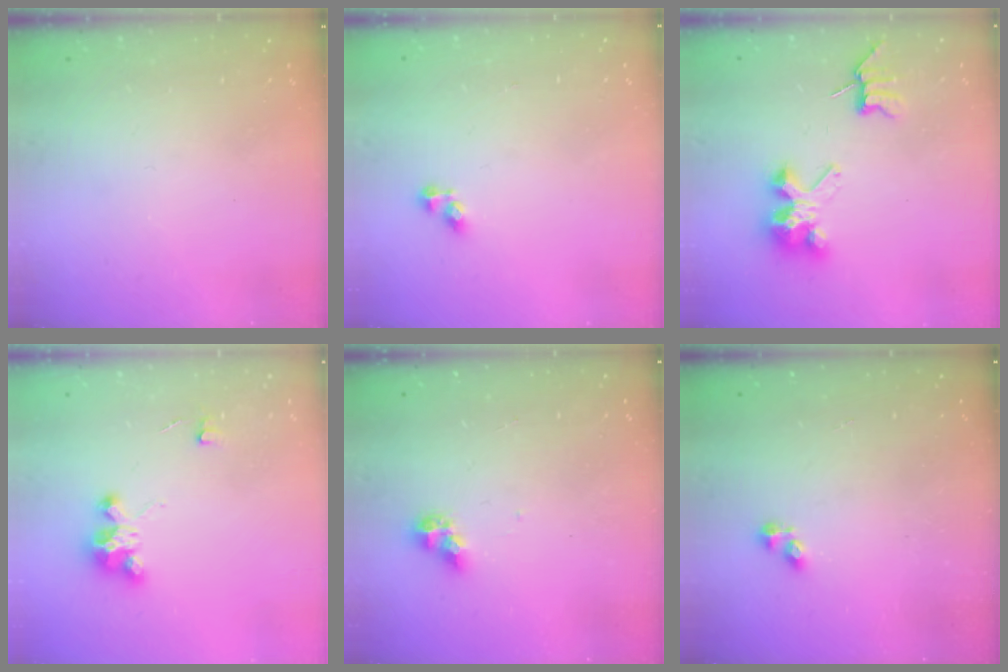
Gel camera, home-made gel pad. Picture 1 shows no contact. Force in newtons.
{"total": 2.8, "press": 2.8, "slide": 0.3}
{"total": 7.8, "press": 7.8, "slide": 0.5}
{"total": 4.9, "press": 4.8, "slide": 0.2}
{"total": 6.3, "press": 6.3, "slide": 0.5}
{"total": 3.3, "press": 3.2, "slide": 0.5}